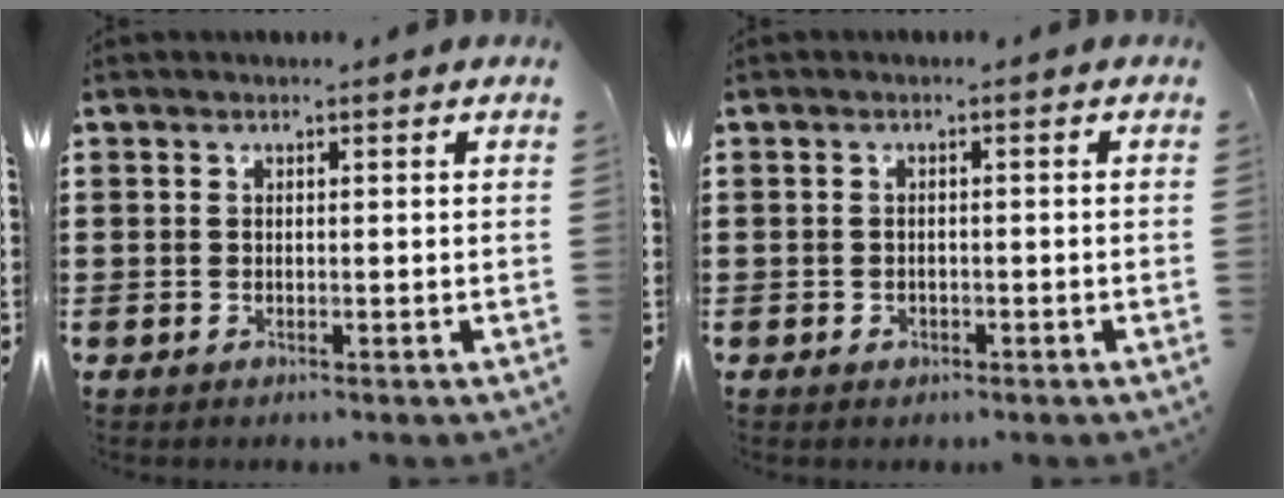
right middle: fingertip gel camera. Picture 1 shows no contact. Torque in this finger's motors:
{"motor_torque": [0.66, -0.18, 0.01, 0.02]}